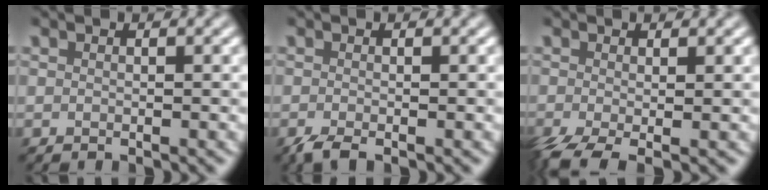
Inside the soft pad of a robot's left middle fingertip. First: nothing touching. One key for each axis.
{"total": 1.7, "fx": -1.1, "fy": 0.3, "fz": 1.2, "tx": -0.026, "ty": -0.008, "tz": -0.026}
{"total": 3.2, "fx": -1.2, "fy": 1.0, "fz": 2.7, "tx": -0.061, "ty": -0.011, "tz": -0.028}